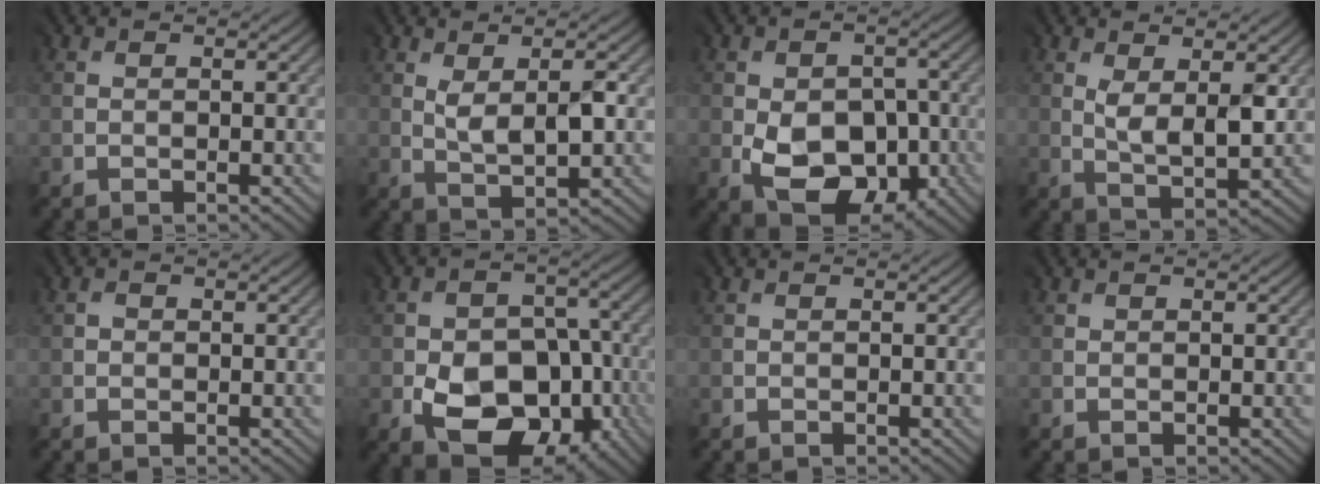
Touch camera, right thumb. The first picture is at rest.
{"total": 3.5, "force": [1.2, 1.0, 3.2], "torque": [-0.064, -0.004, 0.025]}
{"total": 8.2, "force": [-2.3, 5.7, 5.3], "torque": [-0.090, -0.030, -0.031]}
{"total": 4.5, "force": [1.6, 1.6, 3.9], "torque": [-0.080, -0.006, 0.033]}
{"total": 0.7, "force": [0.2, 0.7, 0.0], "torque": [0.007, -0.001, 0.005]}
{"total": 10.4, "force": [-4.4, 7.1, 6.2], "torque": [-0.094, -0.026, -0.064]}
{"total": 0.0}
{"total": 0.7, "force": [0.6, 0.4, 0.1], "torque": [0.001, 0.000, 0.012]}